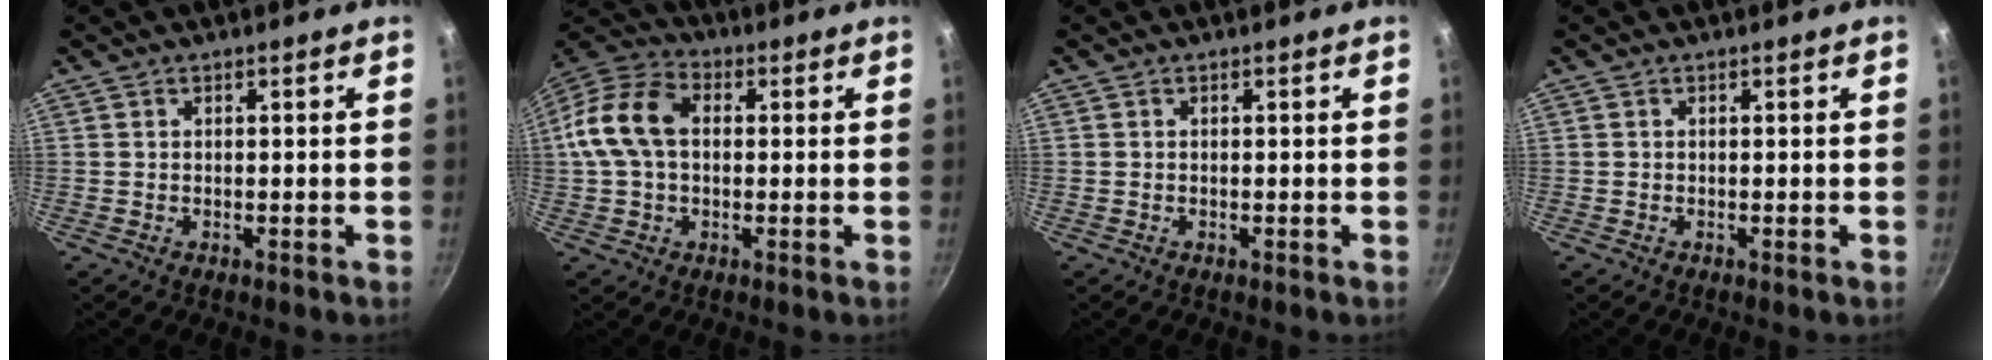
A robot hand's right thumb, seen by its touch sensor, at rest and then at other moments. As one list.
[{"total": 13.3, "force": [1.1, 9.2, 9.6], "torque": [-0.171, 0.031, 0.004]}, {"total": 0.0}, {"total": 0.0}]